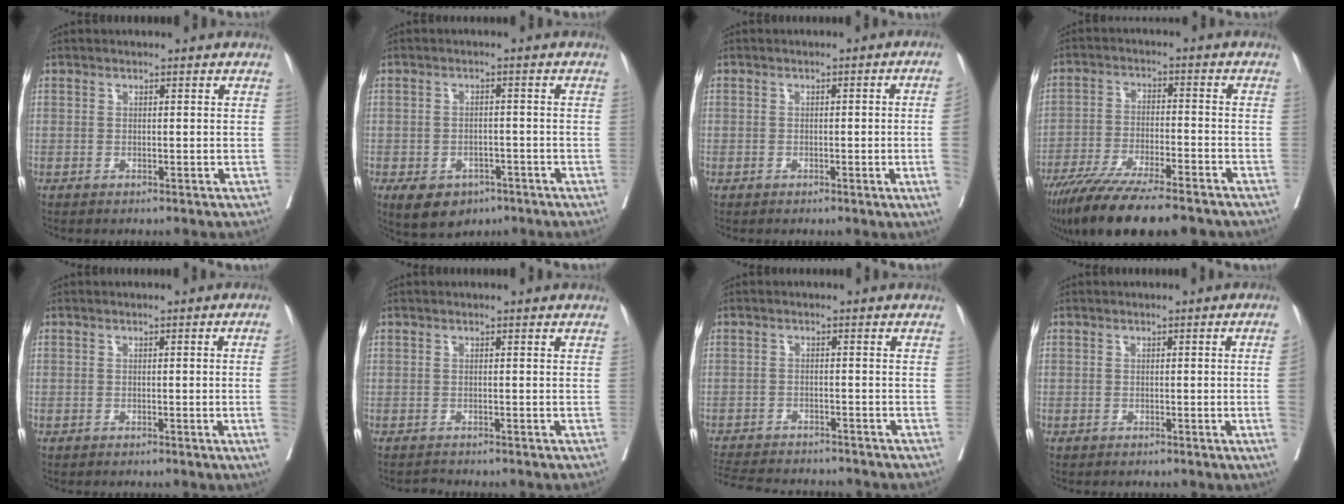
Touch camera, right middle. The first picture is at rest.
{"total": 7.1, "force": [-4.3, 4.6, 3.3], "torque": [-0.048, 0.001, -0.059]}
{"total": 4.4, "force": [-0.7, -0.8, 4.2], "torque": [-0.050, 0.002, -0.008]}
{"total": 17.5, "force": [-14.0, 2.6, 10.1], "torque": [-0.162, -0.036, -0.227]}
{"total": 3.1, "force": [-0.6, -0.9, 2.9], "torque": [-0.038, 0.000, -0.007]}
{"total": 0.8, "force": [-0.8, 0.1, -0.3], "torque": [0.006, -0.006, -0.014]}
{"total": 12.3, "force": [-11.3, 2.6, 4.2], "torque": [-0.085, -0.006, -0.159]}
{"total": 2.9, "force": [-0.5, -0.9, 2.7], "torque": [-0.035, -0.001, -0.007]}